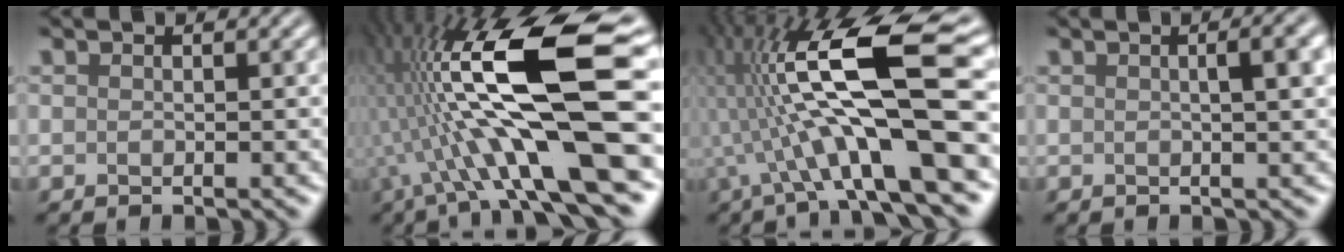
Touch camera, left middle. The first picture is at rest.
{"total": 15.6, "force": [-0.5, 4.0, 15.0], "torque": [-0.267, 0.026, -0.006]}
{"total": 13.9, "force": [-0.2, 3.6, 13.4], "torque": [-0.238, 0.024, -0.004]}
{"total": 4.8, "force": [1.2, 1.8, 4.2], "torque": [-0.029, 0.029, -0.004]}